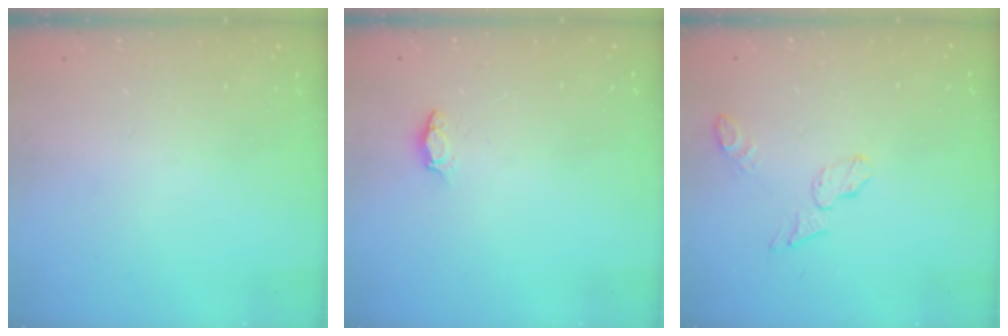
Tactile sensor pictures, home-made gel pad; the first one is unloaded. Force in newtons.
{"total": 3.7, "press": 3.6, "slide": 0.6}
{"total": 6.1, "press": 6.1, "slide": 0.3}